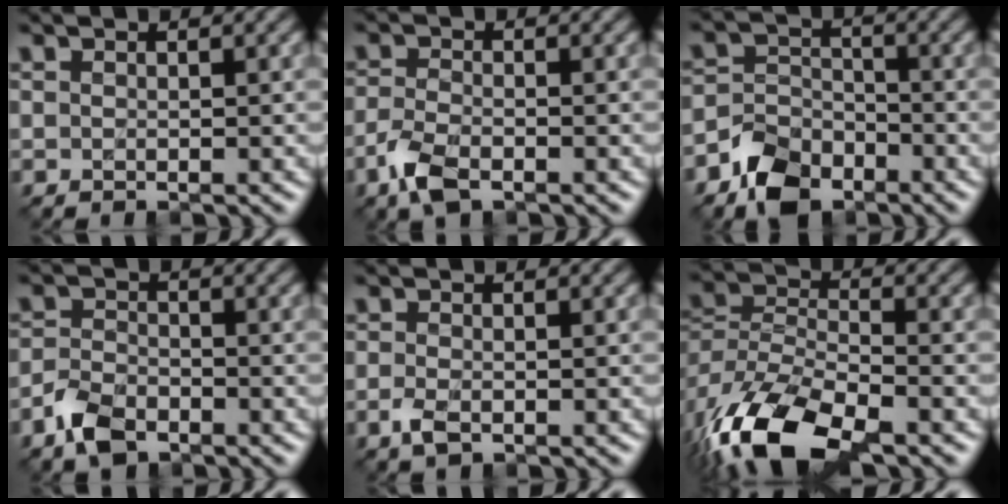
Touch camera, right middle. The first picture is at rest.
{"total": 3.4, "force": [-2.1, 1.5, 2.2], "torque": [-0.056, -0.006, -0.051]}
{"total": 5.5, "force": [-3.8, 3.3, 2.2], "torque": [-0.044, -0.001, -0.078]}
{"total": 3.6, "force": [-2.5, 1.9, 1.8], "torque": [-0.035, 0.000, -0.058]}
{"total": 1.7, "force": [-0.8, 0.8, 1.3], "torque": [-0.031, -0.006, -0.019]}
{"total": 11.7, "force": [-7.3, 5.1, 7.5], "torque": [-0.159, -0.020, -0.138]}